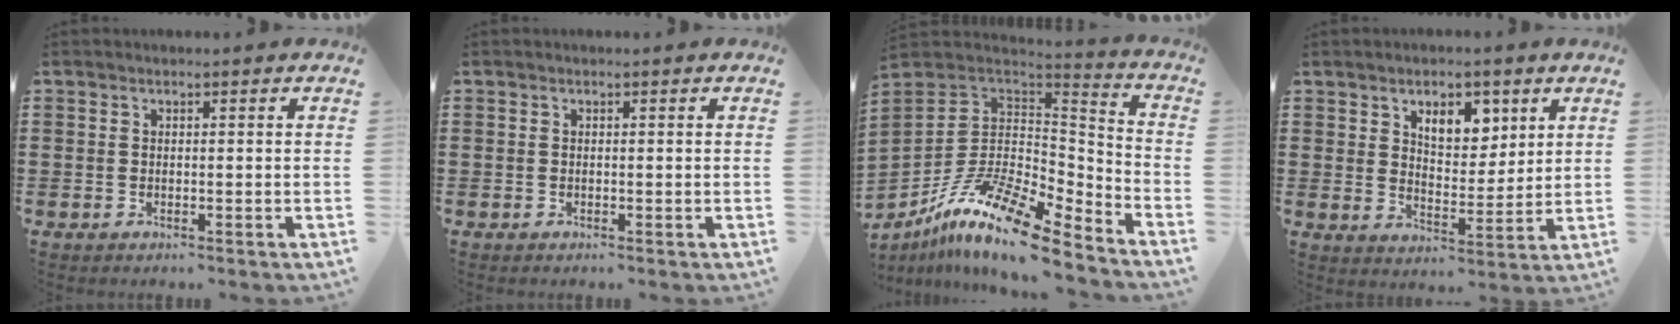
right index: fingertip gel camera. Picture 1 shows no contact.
{"total": 0.0}
{"total": 15.2, "force": [-10.3, 4.0, 10.5], "torque": [-0.210, 0.023, -0.193]}
{"total": 6.0, "force": [3.5, 3.4, 3.5], "torque": [-0.060, 0.004, 0.057]}